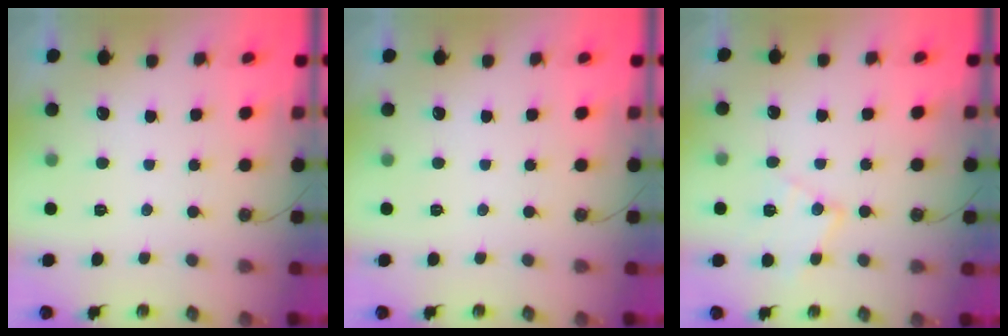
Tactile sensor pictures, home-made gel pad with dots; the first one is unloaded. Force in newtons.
{"total": 0.0}
{"total": 10.3, "press": 10.2, "slide": 0.8}